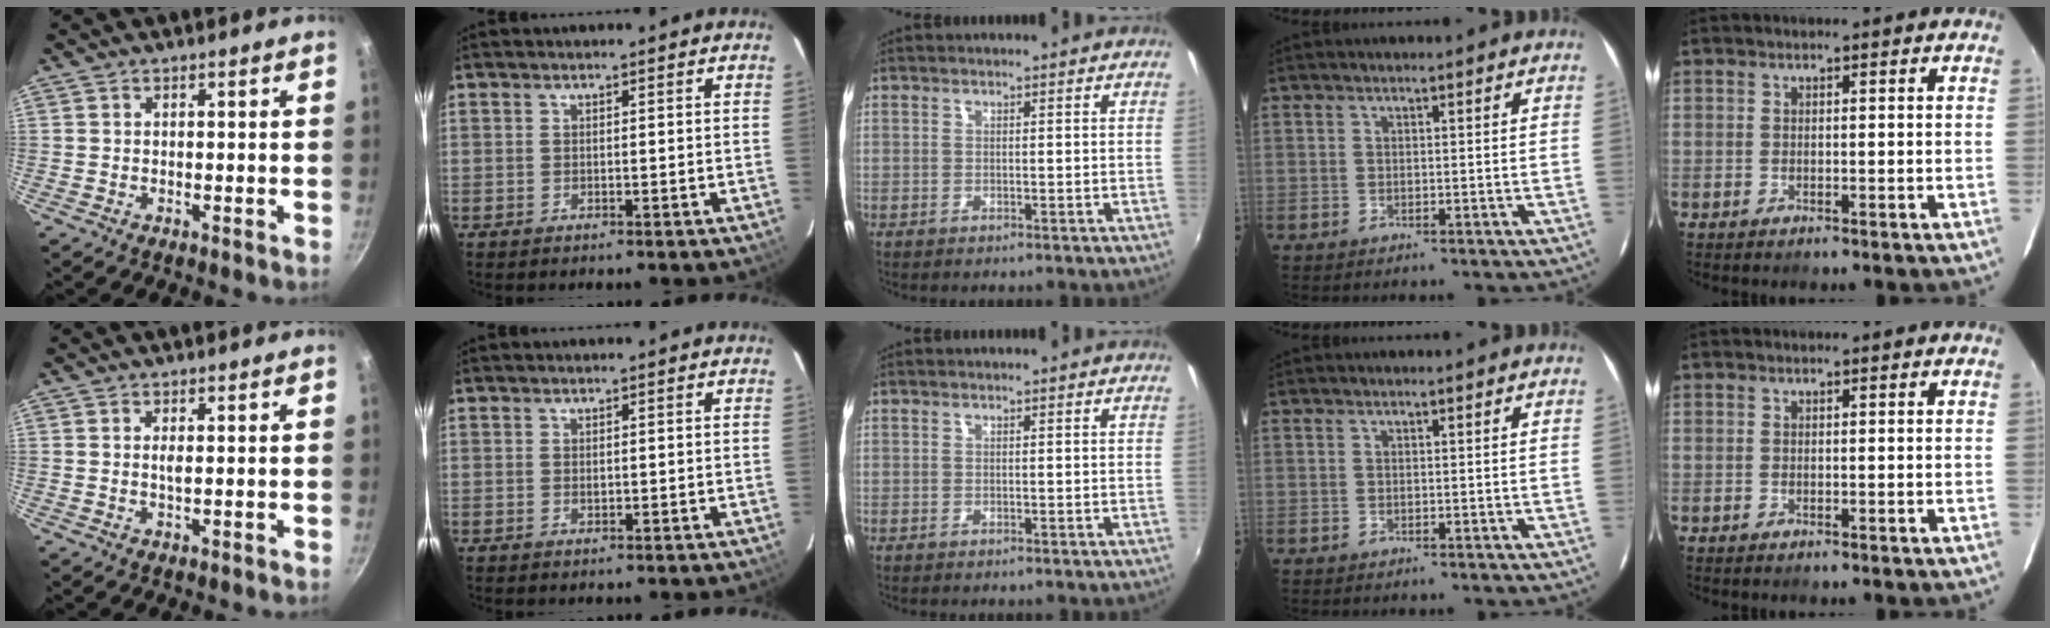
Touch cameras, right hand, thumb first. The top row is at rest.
{"thumb": {"total": 1.2, "force": [0.2, 0.2, 1.2], "torque": [-0.023, -0.002, 0.003]}, "index": {"total": 0.6, "force": [0.1, 0.5, 0.4], "torque": [-0.006, 0.001, 0.003]}}